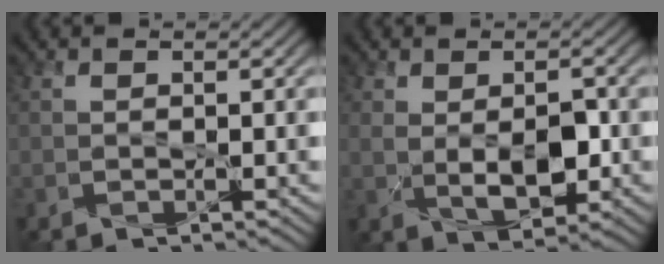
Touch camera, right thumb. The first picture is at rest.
{"total": 5.4, "force": [-0.1, 3.0, 4.4], "torque": [-0.091, -0.009, 0.004]}